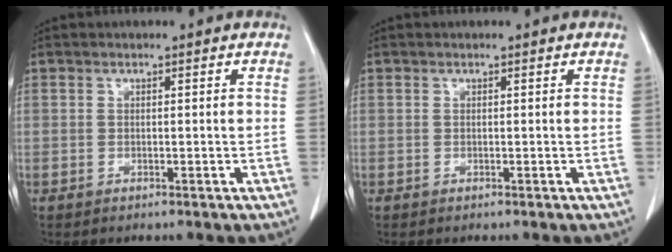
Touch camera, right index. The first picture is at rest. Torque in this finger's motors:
{"motor_torque": [-0.01, -0.01, 0.00, 0.00]}